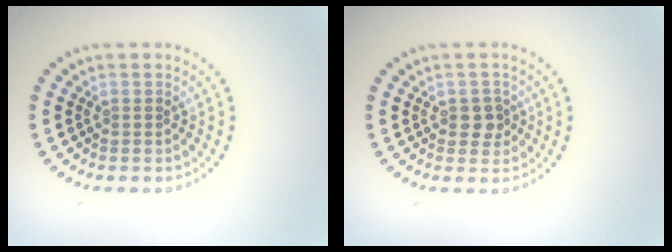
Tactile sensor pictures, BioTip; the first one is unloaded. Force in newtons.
{"total": 1.8, "press": 1.7, "slide": 0.4}